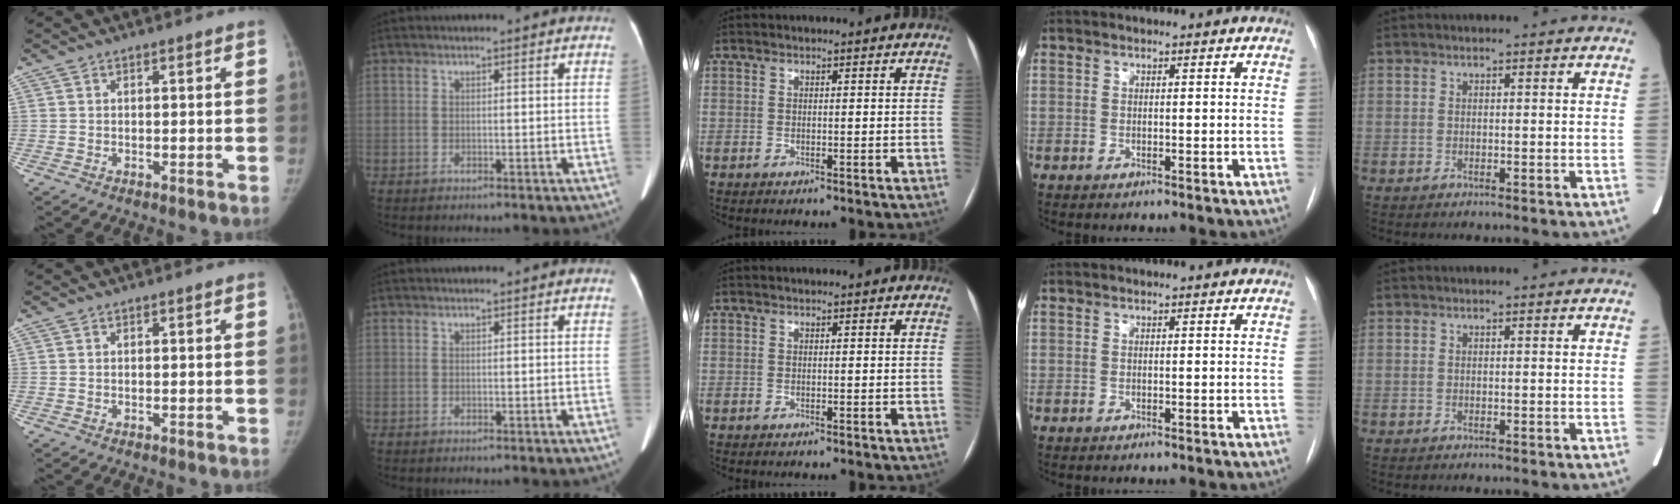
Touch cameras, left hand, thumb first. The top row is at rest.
{}